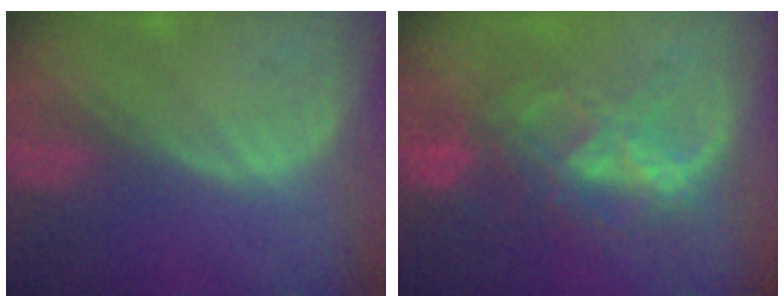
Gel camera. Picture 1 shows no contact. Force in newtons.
{"total": 8.3, "press": 7.4, "slide": 3.8}